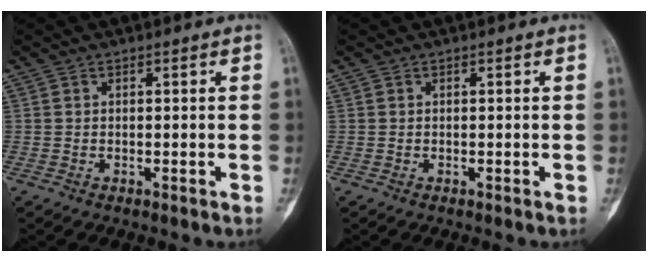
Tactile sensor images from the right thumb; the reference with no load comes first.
{"total": 0.0}